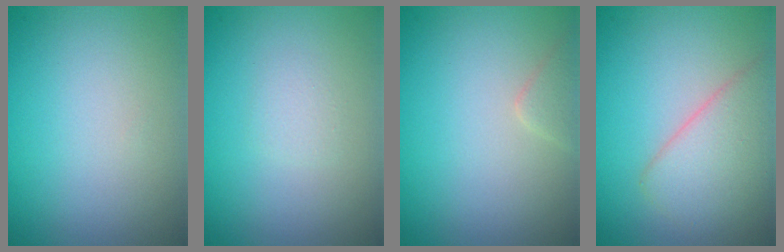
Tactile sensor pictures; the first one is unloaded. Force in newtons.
{"total": 0.8, "press": 0.8, "slide": 0.0}
{"total": 1.2, "press": 1.2, "slide": 0.1}
{"total": 4.2, "press": 4.2, "slide": 0.1}